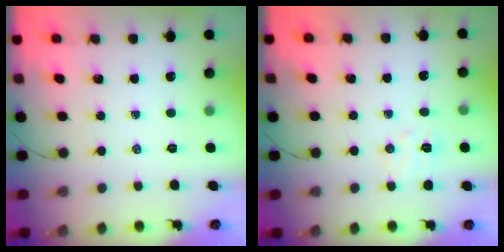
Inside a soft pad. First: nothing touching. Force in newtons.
{"total": 4.8, "press": 4.7, "slide": 1.0}